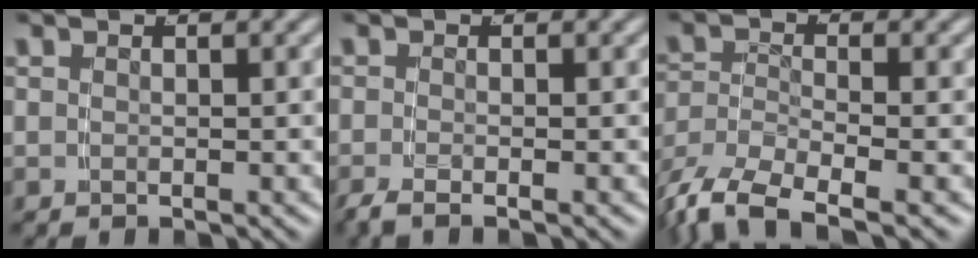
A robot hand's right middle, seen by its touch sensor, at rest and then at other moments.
{"total": 1.5, "force": [-1.3, 0.1, 0.7], "torque": [-0.019, -0.008, -0.020]}
{"total": 7.9, "force": [-5.1, 4.4, 4.1], "torque": [-0.098, -0.032, -0.072]}